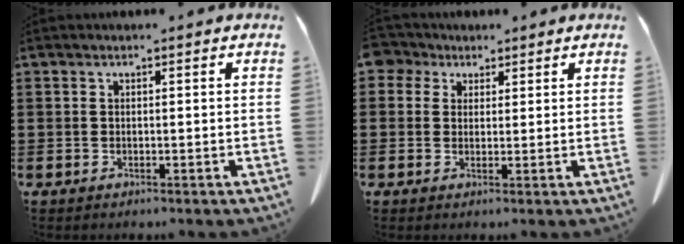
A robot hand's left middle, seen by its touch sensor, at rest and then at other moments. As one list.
[{"total": 3.2, "force": [2.1, 2.3, 0.6], "torque": [-0.016, 0.008, 0.038]}]